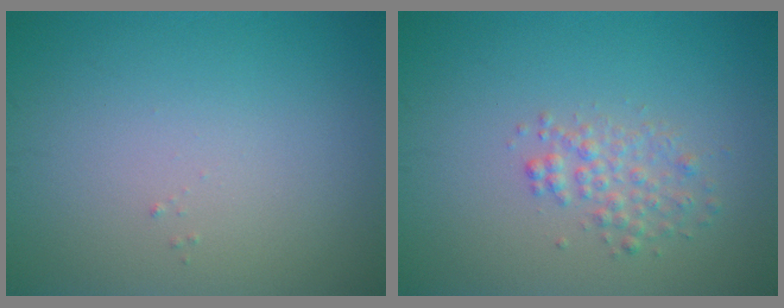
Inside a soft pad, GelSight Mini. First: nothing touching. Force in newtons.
{"total": 2.0, "press": 2.0, "slide": 0.1}